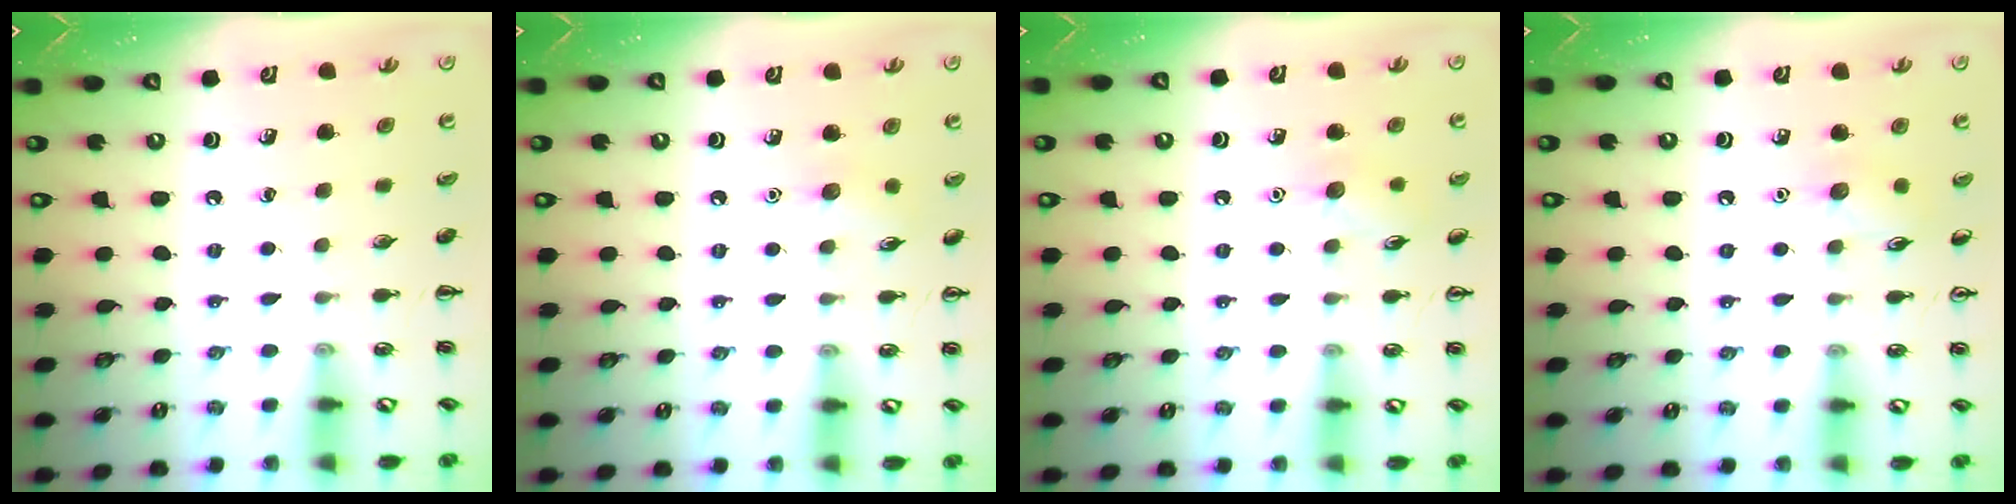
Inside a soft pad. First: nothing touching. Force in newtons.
{"total": 5.2, "press": 5.1, "slide": 1.3}
{"total": 6.6, "press": 6.4, "slide": 1.5}
{"total": 5.7, "press": 5.5, "slide": 1.4}